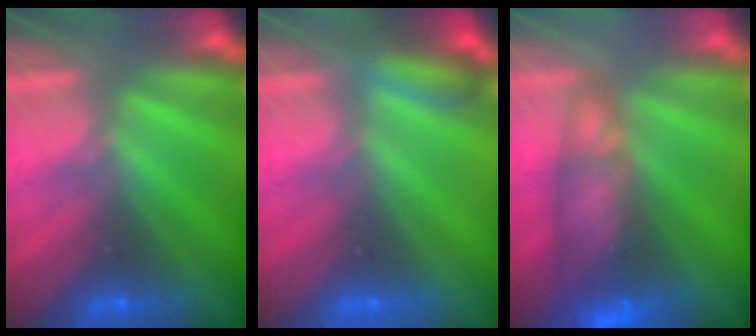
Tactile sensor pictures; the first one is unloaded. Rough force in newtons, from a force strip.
{"total": 2.8}
{"total": 8.4}